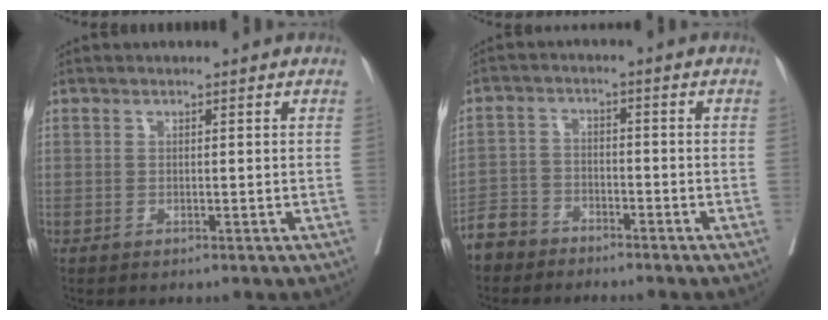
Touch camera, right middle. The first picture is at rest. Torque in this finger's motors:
{"motor_torque": [0.35, -0.32, 0.06, 0.00]}